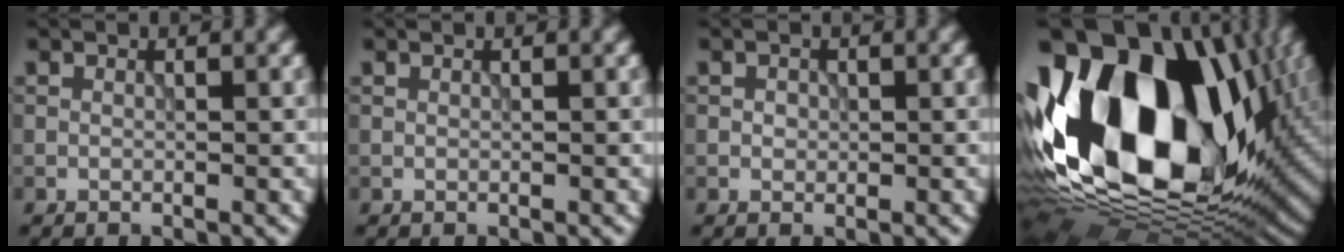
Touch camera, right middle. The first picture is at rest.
{"total": 0.0}
{"total": 0.6, "force": [0.0, 0.6, 0.1], "torque": [-0.001, -0.004, 0.003]}
{"total": 21.0, "force": [1.9, 13.8, 15.8], "torque": [-0.332, 0.010, 0.023]}